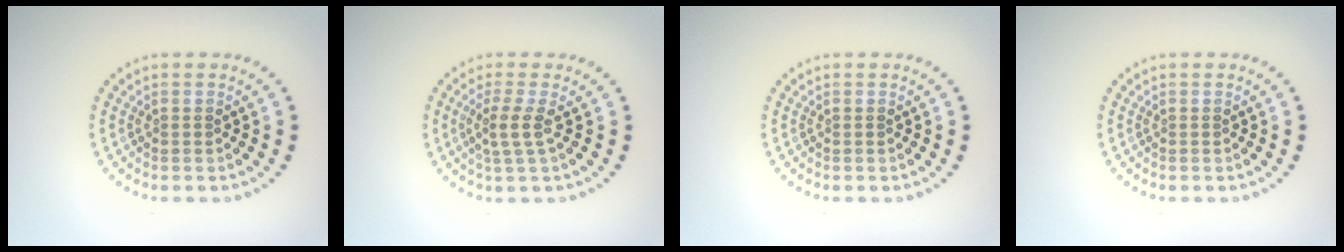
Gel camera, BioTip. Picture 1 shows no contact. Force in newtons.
{"total": 2.0, "press": 1.6, "slide": 1.3}
{"total": 0.0}
{"total": 0.0}